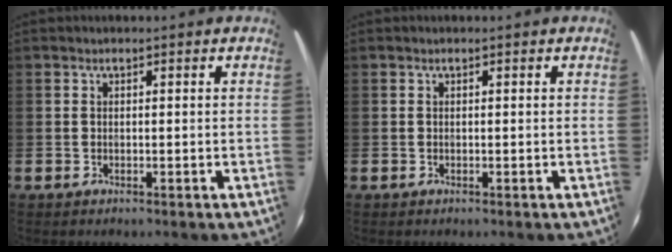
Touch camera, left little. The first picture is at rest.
{"total": 0.0}